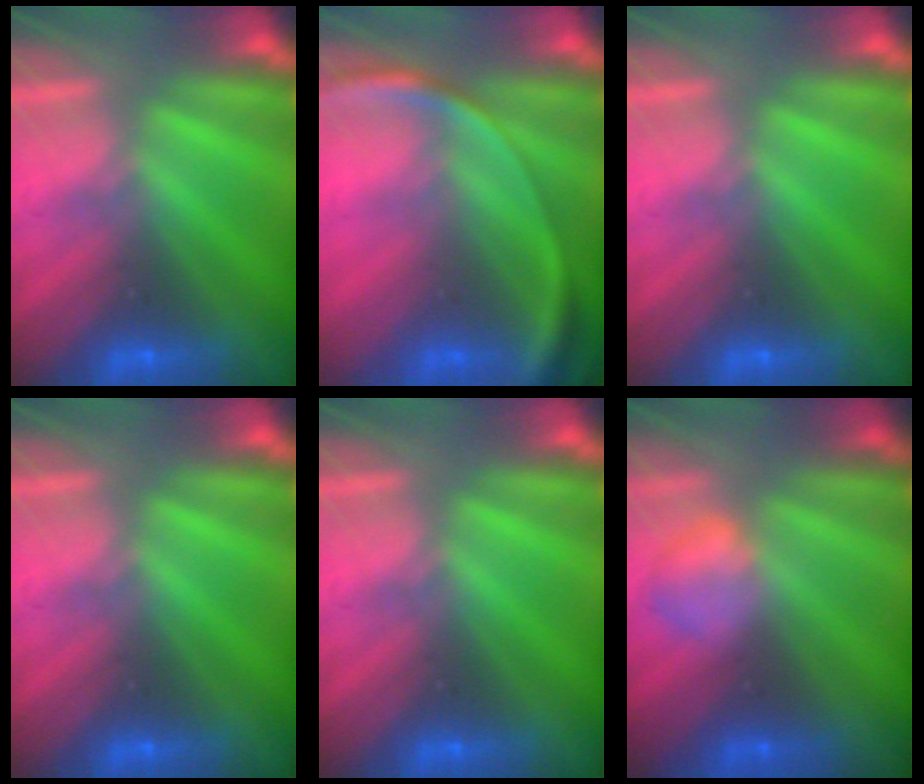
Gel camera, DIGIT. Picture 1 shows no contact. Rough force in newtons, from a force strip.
{"total": 2.8}
{"total": 0.0}
{"total": 0.0}
{"total": 0.0}
{"total": 2.2}